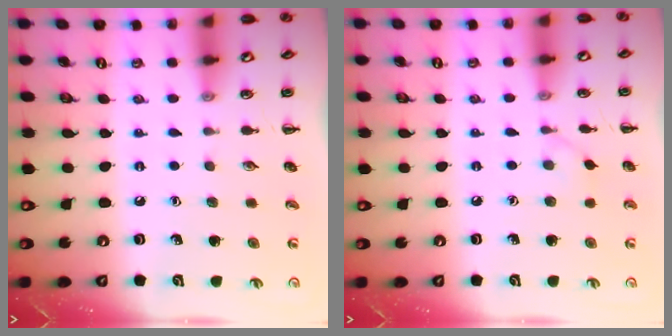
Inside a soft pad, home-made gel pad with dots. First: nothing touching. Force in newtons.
{"total": 2.8, "press": 2.5, "slide": 1.1}